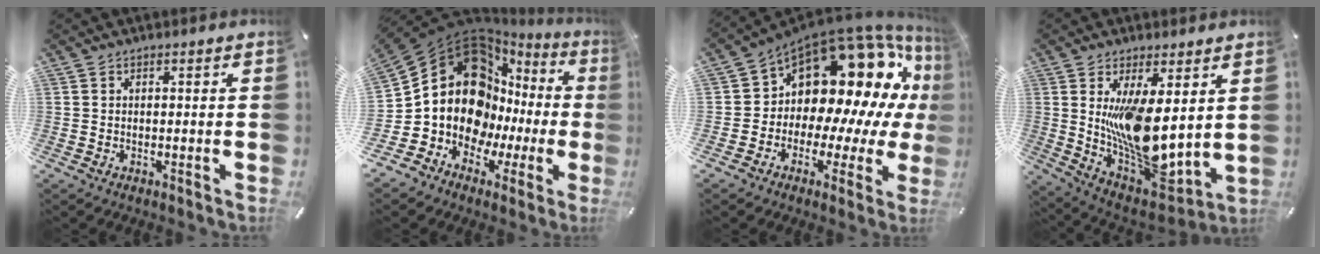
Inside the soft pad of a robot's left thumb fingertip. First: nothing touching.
{"total": 17.1, "force": [3.6, 13.9, 9.3], "torque": [-0.181, -0.062, 0.068]}
{"total": 16.4, "force": [8.3, 10.1, 9.9], "torque": [-0.142, -0.094, 0.144]}
{"total": 15.4, "force": [3.5, 7.3, 13.1], "torque": [-0.251, -0.050, 0.075]}